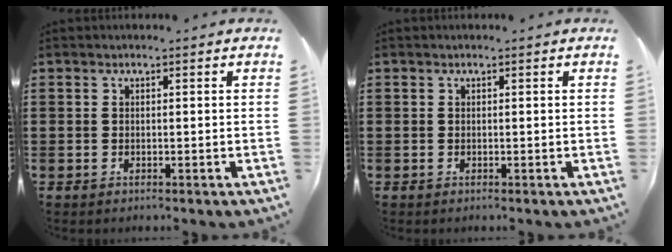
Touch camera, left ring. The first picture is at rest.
{"total": 0.0}